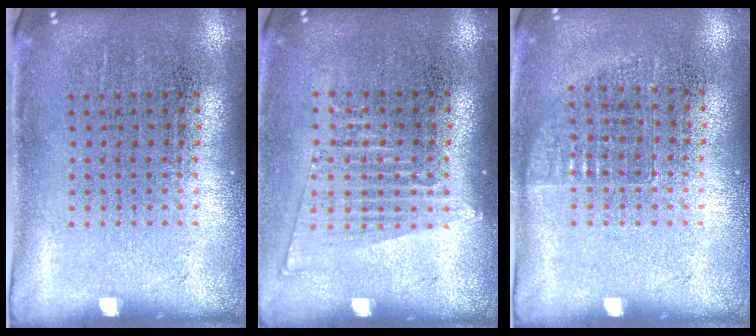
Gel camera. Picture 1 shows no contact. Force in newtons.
{"total": 1.3, "press": 1.2, "slide": 0.7}
{"total": 0.6, "press": 0.6, "slide": 0.2}